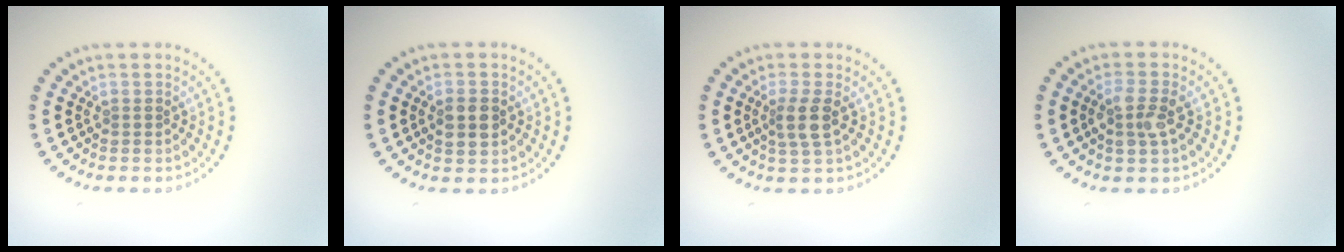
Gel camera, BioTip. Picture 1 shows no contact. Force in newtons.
{"total": 2.3, "press": 2.3, "slide": 0.1}
{"total": 2.3, "press": 2.1, "slide": 1.1}
{"total": 2.5, "press": 2.5, "slide": 0.5}